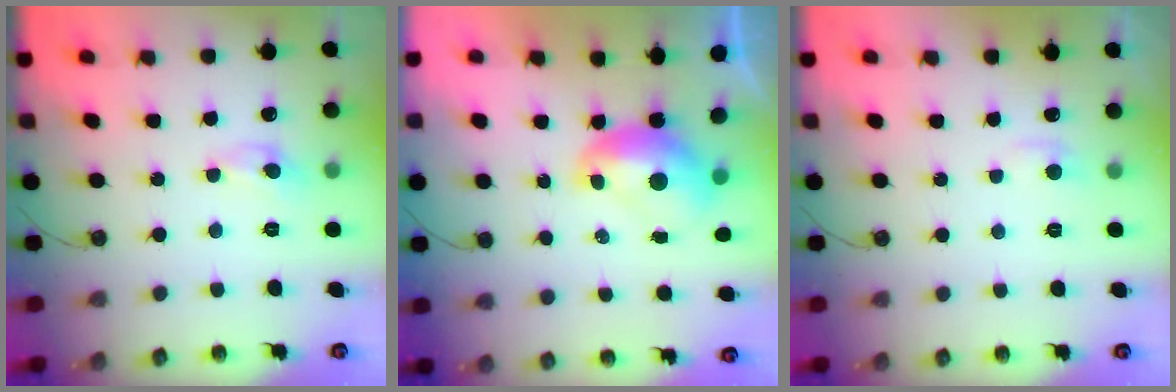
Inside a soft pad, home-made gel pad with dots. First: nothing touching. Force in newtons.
{"total": 2.0, "press": 2.0, "slide": 0.2}
{"total": 1.1, "press": 0.8, "slide": 0.7}